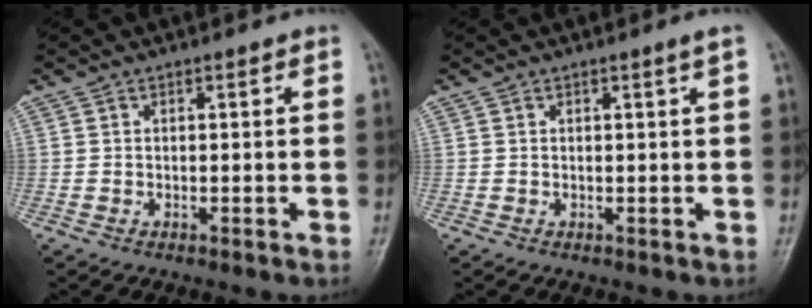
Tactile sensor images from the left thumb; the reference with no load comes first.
{"total": 1.0, "force": [0.4, -0.3, 0.8], "torque": [-0.020, -0.004, 0.010]}